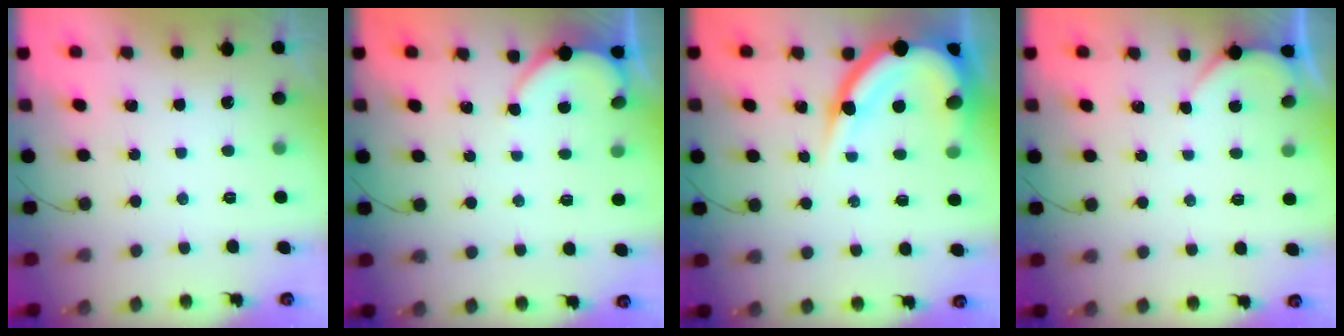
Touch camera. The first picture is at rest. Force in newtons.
{"total": 2.9, "press": 2.8, "slide": 0.4}
{"total": 15.3, "press": 15.2, "slide": 1.3}
{"total": 1.8, "press": 1.8, "slide": 0.2}